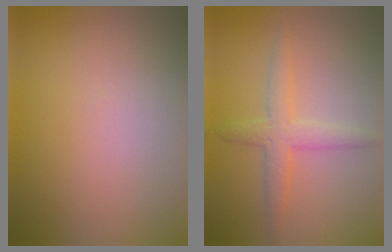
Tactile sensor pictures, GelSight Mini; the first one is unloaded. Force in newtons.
{"total": 2.7, "press": 2.7, "slide": 0.1}